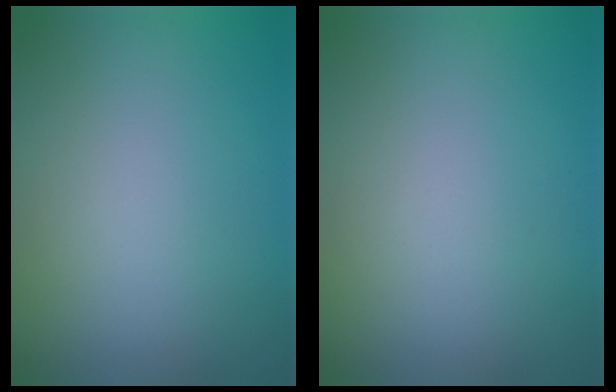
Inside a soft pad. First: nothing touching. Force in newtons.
{"total": 0.0}